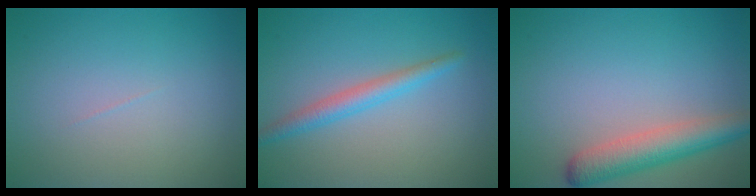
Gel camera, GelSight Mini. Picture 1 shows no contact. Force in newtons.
{"total": 2.4, "press": 2.4, "slide": 0.1}
{"total": 4.4, "press": 4.3, "slide": 0.2}